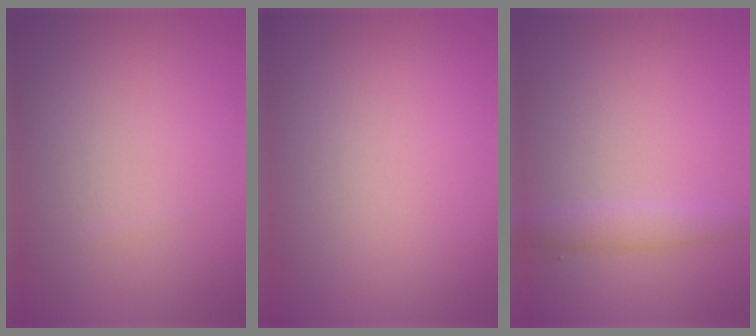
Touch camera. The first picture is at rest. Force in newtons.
{"total": 0.0}
{"total": 2.0, "press": 2.0, "slide": 0.2}